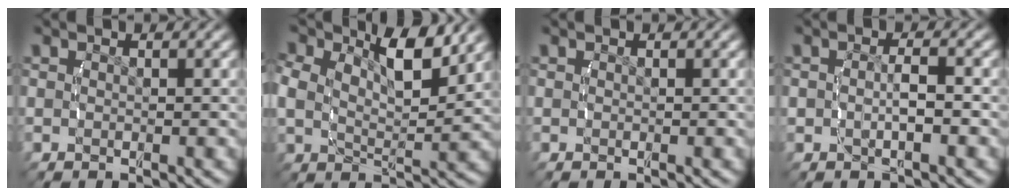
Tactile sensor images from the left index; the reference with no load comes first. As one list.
[{"total": 5.6, "force": [2.7, 2.6, 4.1], "torque": [-0.082, -0.012, 0.050]}, {"total": 0.0}, {"total": 2.9, "force": [-0.2, 1.7, 2.3], "torque": [-0.051, -0.004, 0.000]}]